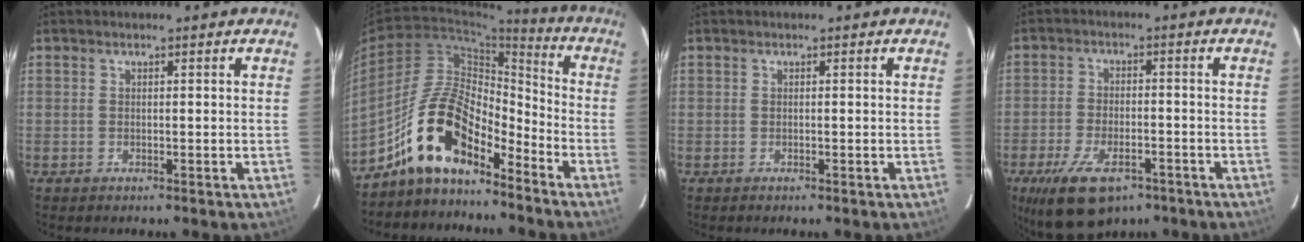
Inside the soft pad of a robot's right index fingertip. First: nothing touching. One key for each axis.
{"total": 14.1, "fx": -10.5, "fy": 5.1, "fz": 7.9, "tx": -0.152, "ty": 0.021, "tz": -0.203}
{"total": 0.0}
{"total": 13.2, "fx": -8.2, "fy": 6.1, "fz": 8.2, "tx": -0.180, "ty": -0.023, "tz": -0.138}